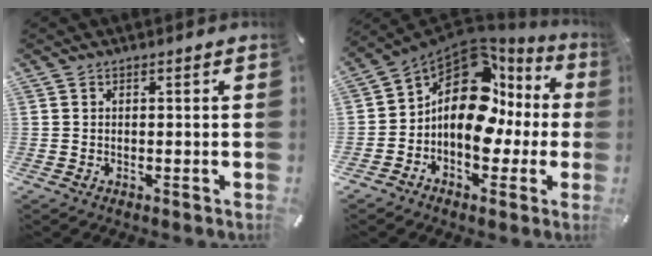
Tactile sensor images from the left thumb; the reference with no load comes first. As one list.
[{"total": 16.5, "force": [1.4, 11.4, 11.8], "torque": [-0.197, -0.022, 0.022]}]